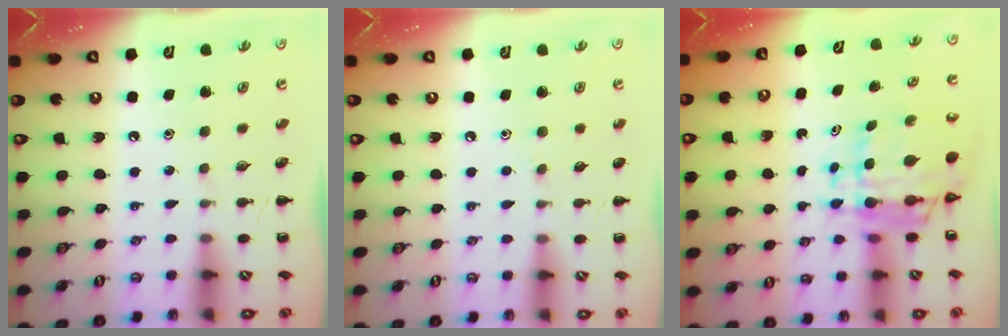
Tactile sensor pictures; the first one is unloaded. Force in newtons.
{"total": 2.9, "press": 2.7, "slide": 1.1}
{"total": 8.8, "press": 8.3, "slide": 3.0}